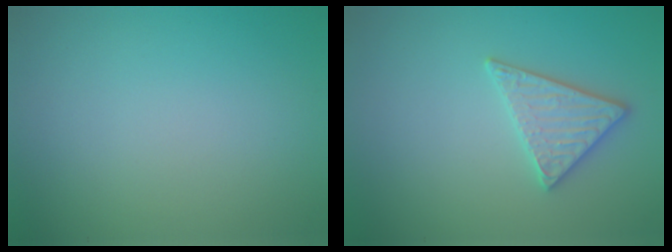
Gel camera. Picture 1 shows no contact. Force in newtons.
{"total": 2.8, "press": 2.7, "slide": 0.7}